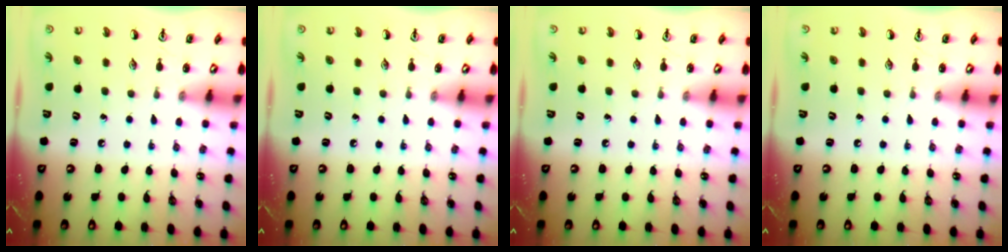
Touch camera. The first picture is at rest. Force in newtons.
{"total": 0.0}
{"total": 0.0}
{"total": 0.0}